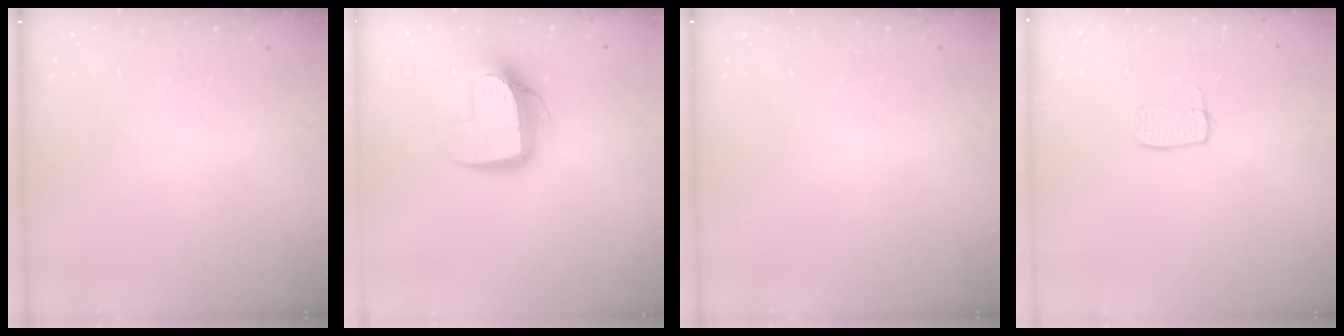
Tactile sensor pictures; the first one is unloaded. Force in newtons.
{"total": 12.2, "press": 12.1, "slide": 0.8}
{"total": 0.0}
{"total": 7.1, "press": 7.0, "slide": 0.4}